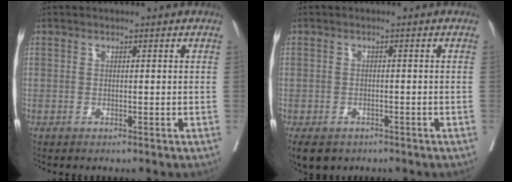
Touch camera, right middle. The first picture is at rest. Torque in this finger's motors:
{"motor_torque": [0.31, -0.28, 0.04, 0.03]}